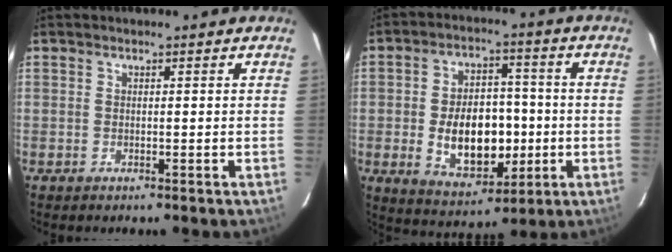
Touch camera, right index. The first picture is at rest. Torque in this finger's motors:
{"motor_torque": [1.03, -0.71, 0.37, 0.10]}